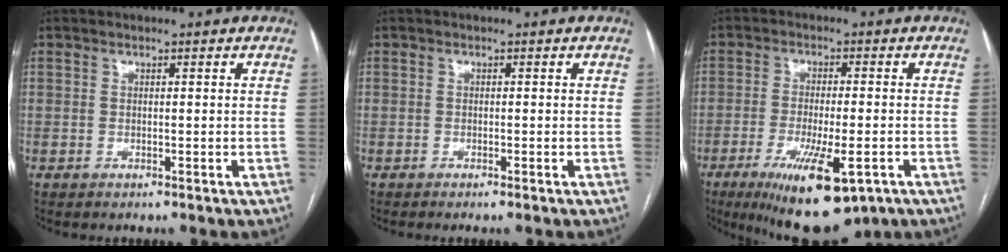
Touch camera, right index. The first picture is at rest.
{"total": 0.7, "force": [-0.5, -0.1, 0.5], "torque": [-0.011, 0.000, -0.007]}
{"total": 13.4, "force": [-7.1, 3.3, 10.9], "torque": [-0.175, -0.028, -0.103]}